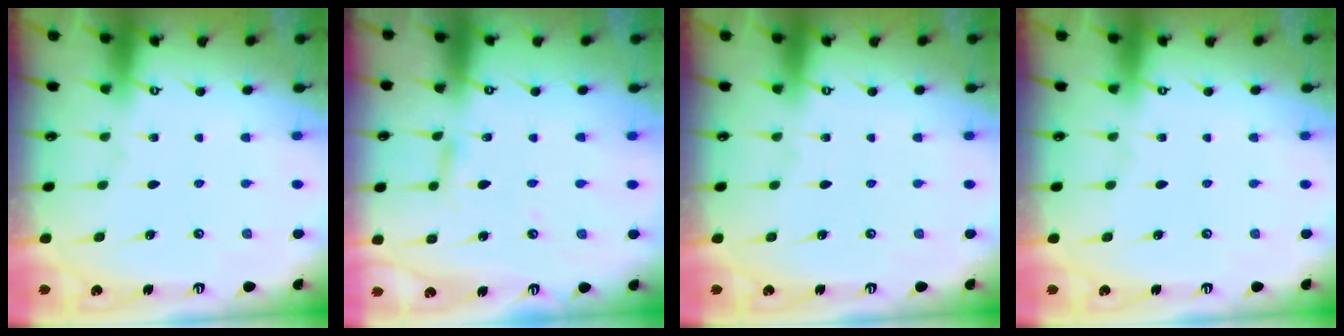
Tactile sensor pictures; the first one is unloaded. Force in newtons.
{"total": 2.5, "press": 2.5, "slide": 0.2}
{"total": 0.0}
{"total": 0.0}